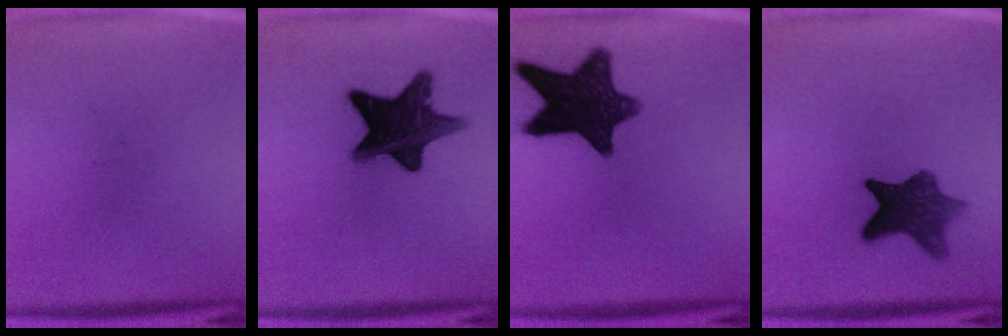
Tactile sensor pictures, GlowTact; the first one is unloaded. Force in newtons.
{"total": 15.2}
{"total": 14.0}
{"total": 9.0}